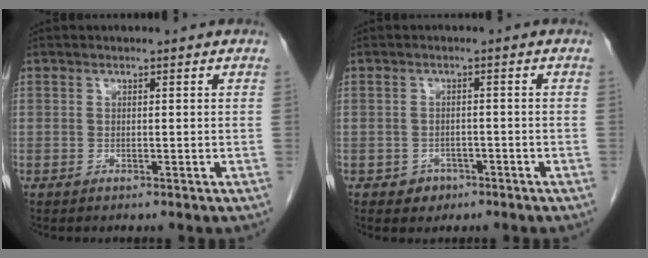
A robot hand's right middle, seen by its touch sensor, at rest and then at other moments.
{"total": 2.4, "force": [-1.3, 1.9, 0.4], "torque": [-0.003, 0.009, -0.014]}